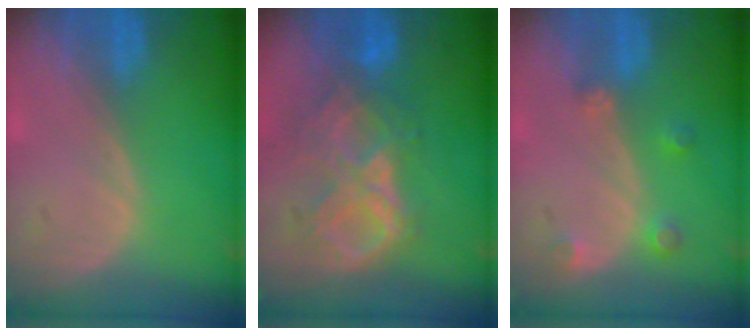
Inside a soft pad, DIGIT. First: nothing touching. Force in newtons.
{"total": 9.2, "press": 7.9, "slide": 4.7}
{"total": 2.6, "press": 2.5, "slide": 0.5}